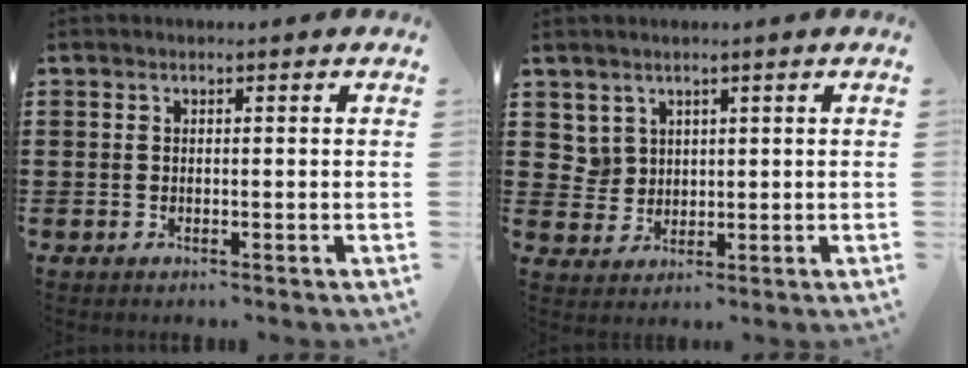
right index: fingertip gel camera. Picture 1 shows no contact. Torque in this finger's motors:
{"motor_torque": [-0.45, 0.86, 0.02, -0.01]}